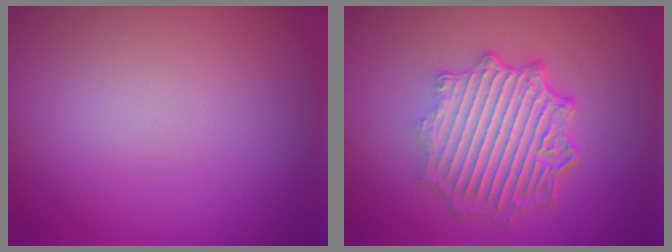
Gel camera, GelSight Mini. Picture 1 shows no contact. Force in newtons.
{"total": 7.0, "press": 5.2, "slide": 4.6}